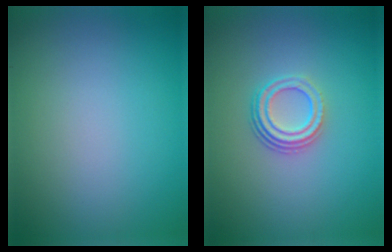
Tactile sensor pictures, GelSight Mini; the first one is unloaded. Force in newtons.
{"total": 3.2, "press": 2.3, "slide": 2.3}